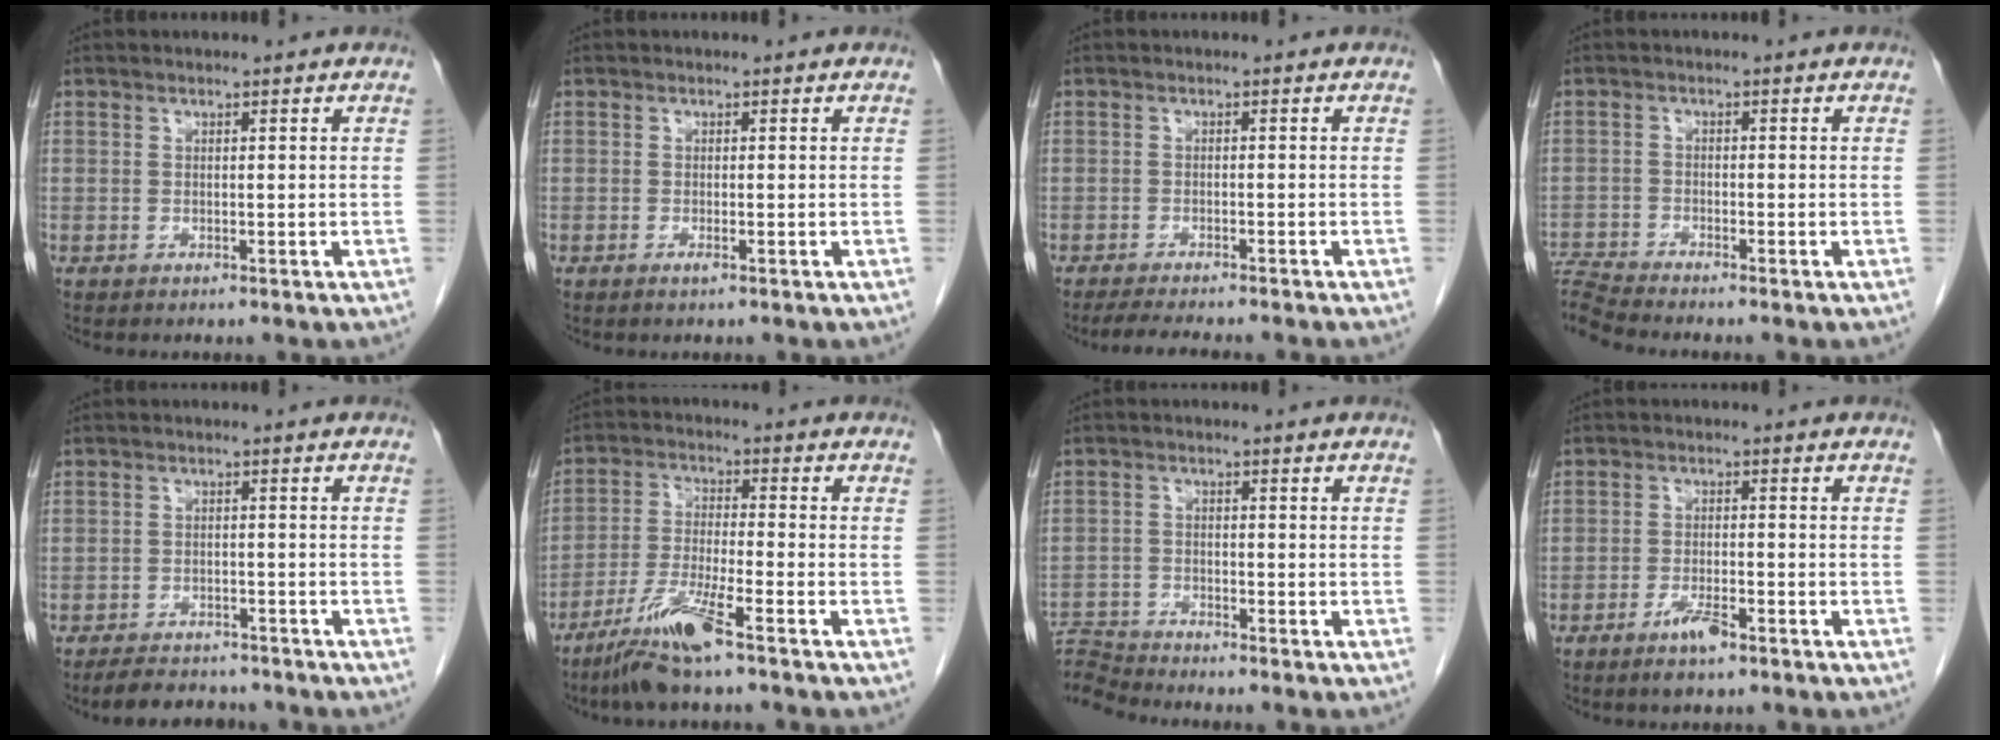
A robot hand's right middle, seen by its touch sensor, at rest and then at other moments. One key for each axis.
{"total": 0.7, "fx": -0.4, "fy": 0.0, "fz": 0.5, "tx": -0.011, "ty": -0.001, "tz": -0.007}
{"total": 7.0, "fx": -6.2, "fy": 0.4, "fz": 3.3, "tx": -0.048, "ty": -0.017, "tz": -0.092}
{"total": 5.0, "fx": -4.7, "fy": -1.7, "fz": 0.3, "tx": -0.015, "ty": -0.008, "tz": -0.092}
{"total": 6.4, "fx": -5.8, "fy": 2.1, "fz": 1.7, "tx": -0.029, "ty": -0.009, "tz": -0.083}
{"total": 8.7, "fx": -6.0, "fy": -0.1, "fz": 6.3, "tx": -0.132, "ty": -0.024, "tz": -0.118}
{"total": 5.6, "fx": -5.4, "fy": -1.4, "fz": -0.8, "tx": 0.010, "ty": 0.001, "tz": -0.101}
{"total": 3.7, "fx": -2.5, "fy": 0.7, "fz": 2.7, "tx": -0.052, "ty": -0.002, "tz": -0.044}